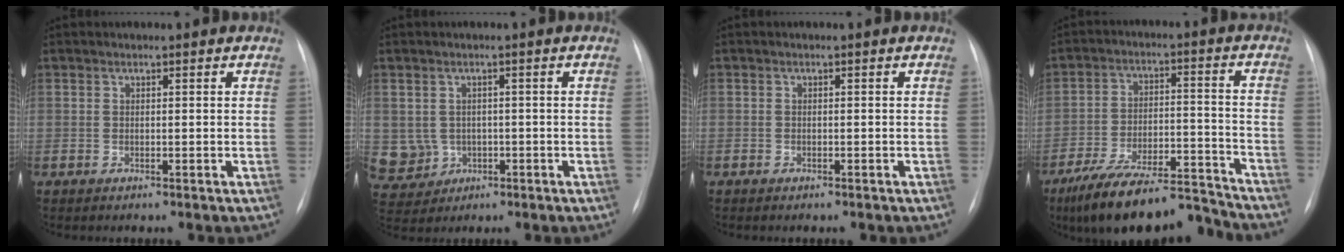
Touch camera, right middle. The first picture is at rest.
{"total": 6.6, "force": [-0.8, 6.5, 1.2], "torque": [-0.040, 0.013, 0.001]}
{"total": 0.6, "force": [-0.4, 0.4, 0.1], "torque": [-0.003, 0.002, -0.007]}
{"total": 15.8, "force": [-14.1, 2.8, 6.7], "torque": [-0.111, 0.024, -0.236]}